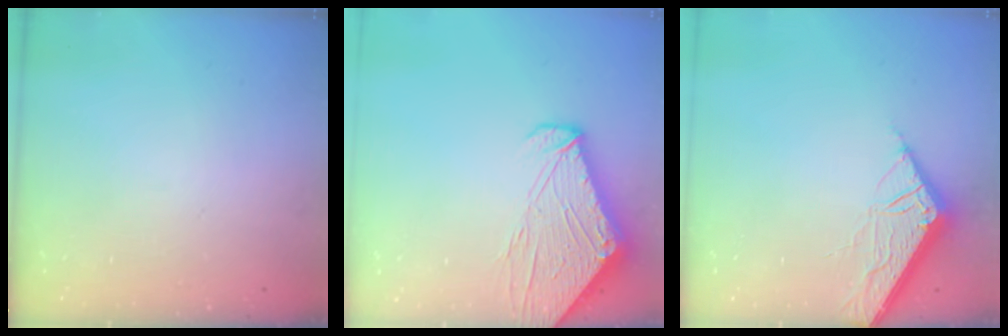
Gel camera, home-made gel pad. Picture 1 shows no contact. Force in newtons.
{"total": 10.2, "press": 10.1, "slide": 1.3}
{"total": 6.8, "press": 6.8, "slide": 0.7}